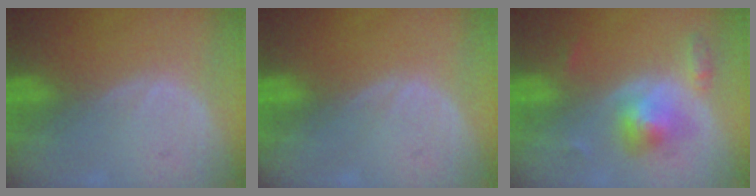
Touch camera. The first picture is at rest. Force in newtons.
{"total": 0.0}
{"total": 5.1, "press": 5.1, "slide": 0.9}